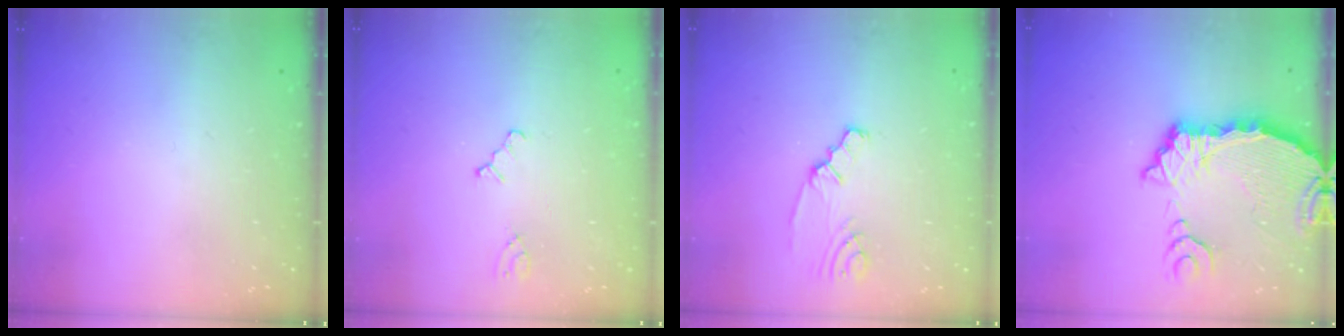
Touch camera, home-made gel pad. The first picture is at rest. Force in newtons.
{"total": 0.7, "press": 0.7, "slide": 0.2}
{"total": 2.0, "press": 2.0, "slide": 0.3}
{"total": 10.7, "press": 10.6, "slide": 1.3}